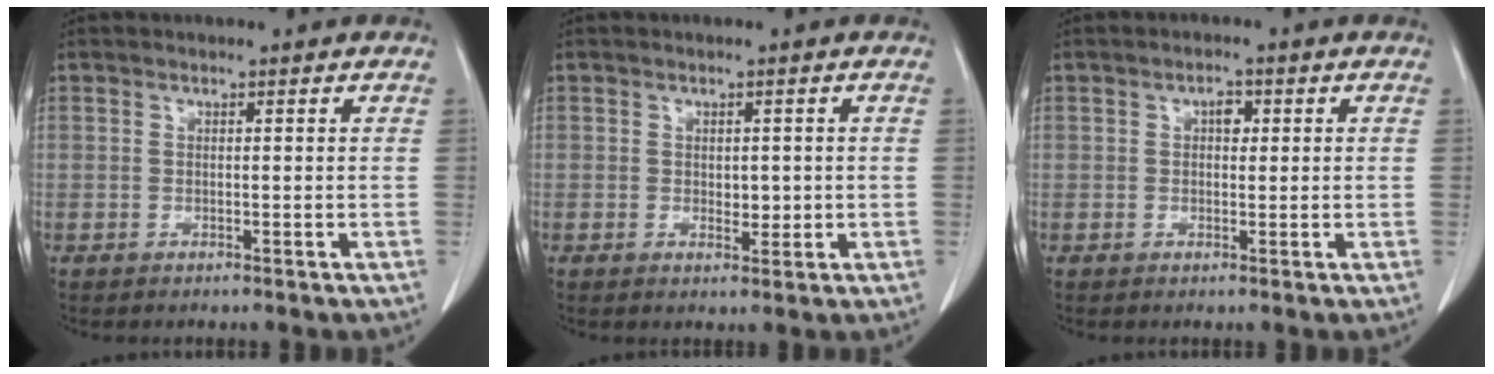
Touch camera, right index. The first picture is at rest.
{"total": 2.0, "force": [0.0, 1.3, 1.5], "torque": [-0.019, -0.003, 0.005]}
{"total": 2.0, "force": [0.5, 1.2, 1.5], "torque": [-0.022, 0.005, 0.007]}